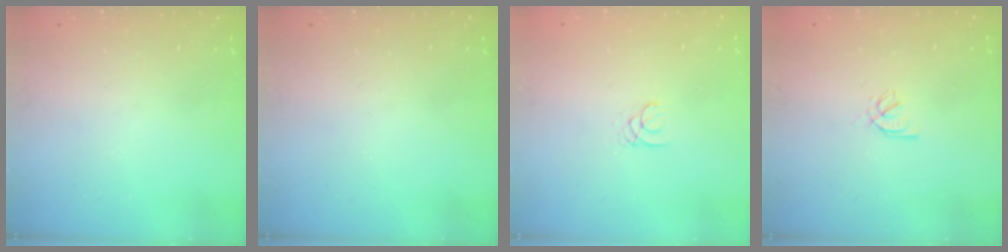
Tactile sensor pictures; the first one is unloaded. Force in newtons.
{"total": 0.0}
{"total": 1.0, "press": 1.0, "slide": 0.1}
{"total": 2.2, "press": 2.1, "slide": 0.6}